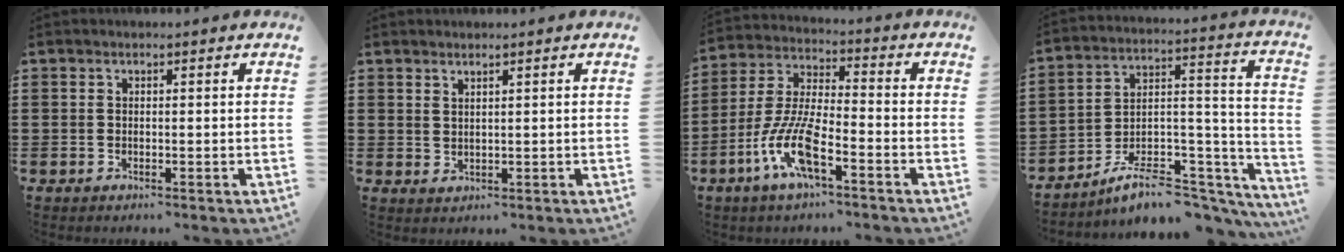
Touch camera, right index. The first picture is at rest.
{"total": 1.3, "force": [1.2, 0.3, 0.2], "torque": [-0.006, 0.002, 0.024]}
{"total": 10.0, "force": [-5.2, 2.4, 8.3], "torque": [-0.204, -0.014, -0.104]}
{"total": 8.3, "force": [-6.4, 3.6, 3.9], "torque": [-0.060, 0.018, -0.114]}